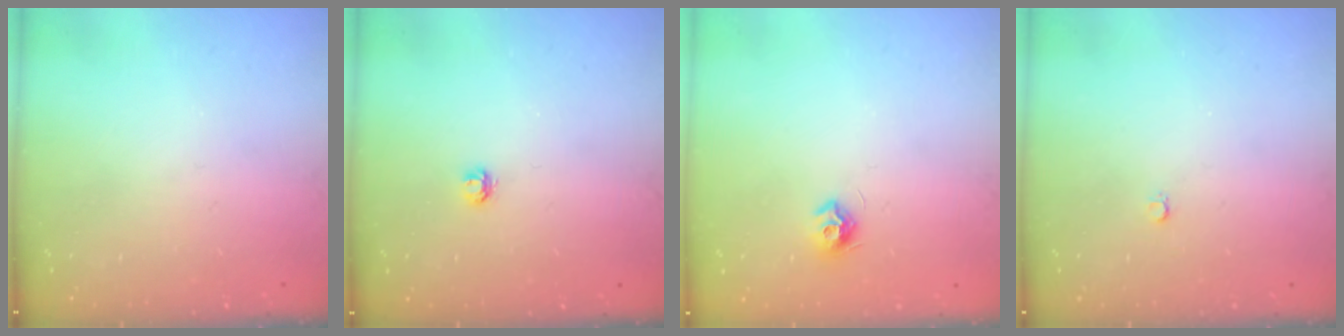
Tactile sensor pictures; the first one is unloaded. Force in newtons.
{"total": 3.5, "press": 3.5, "slide": 0.2}
{"total": 7.0, "press": 6.9, "slide": 0.4}
{"total": 2.0, "press": 2.0, "slide": 0.2}